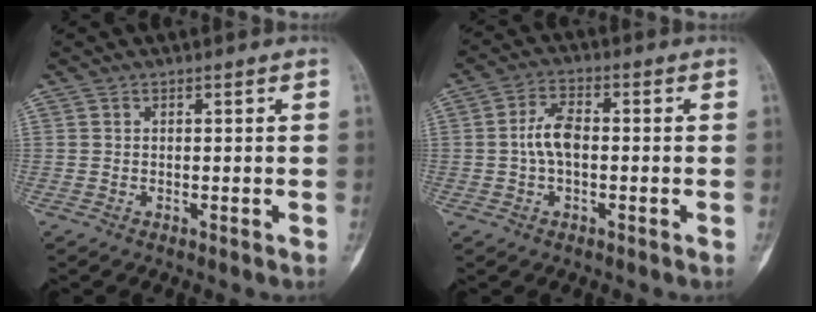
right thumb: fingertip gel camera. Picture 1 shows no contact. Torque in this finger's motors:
{"motor_torque": [0.04, 0.05, 0.02, -0.01, 0.04]}